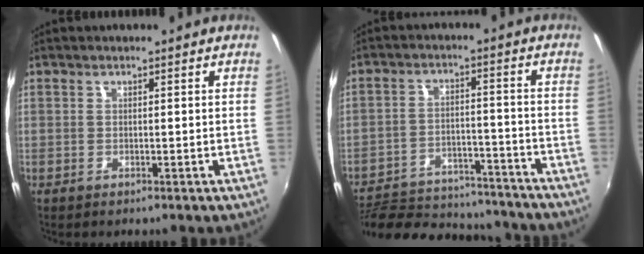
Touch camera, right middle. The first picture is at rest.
{"total": 23.5, "force": [-20.5, 7.4, 8.8], "torque": [-0.180, 0.003, -0.281]}